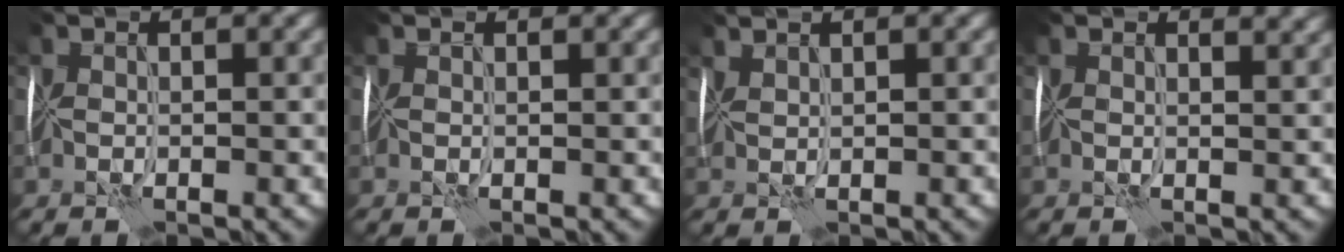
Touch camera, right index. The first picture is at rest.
{"total": 0.8, "force": [0.7, 0.3, 0.0], "torque": [0.006, 0.007, 0.004]}
{"total": 1.7, "force": [1.6, 0.4, 0.4], "torque": [-0.005, 0.019, 0.017]}
{"total": 3.8, "force": [2.8, 1.8, 1.9], "torque": [-0.011, 0.026, 0.016]}